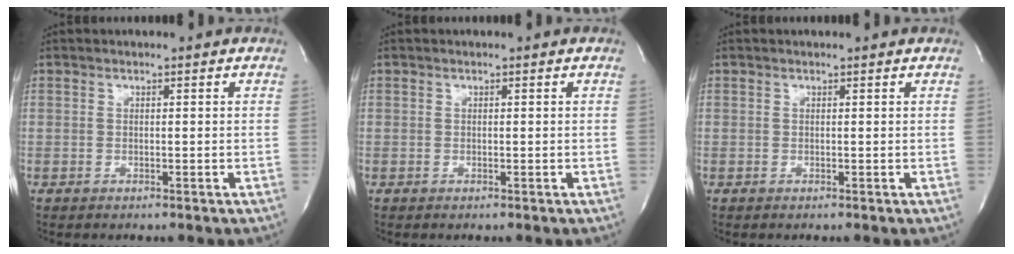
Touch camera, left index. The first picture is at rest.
{"total": 0.0}
{"total": 0.8, "force": [0.8, 0.0, 0.0], "torque": [-0.009, -0.005, 0.003]}